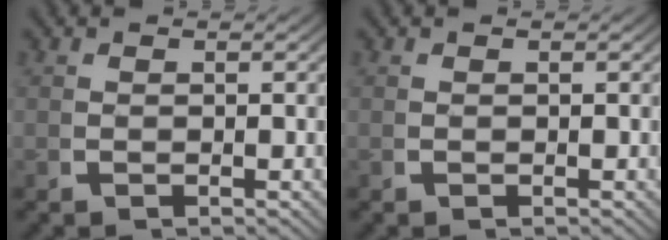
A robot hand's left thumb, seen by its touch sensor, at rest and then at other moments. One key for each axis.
{"total": 0.0}